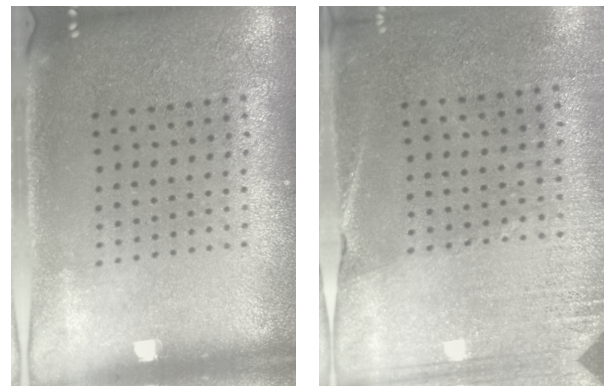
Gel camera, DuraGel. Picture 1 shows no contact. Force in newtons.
{"total": 2.7, "press": 2.6, "slide": 0.9}